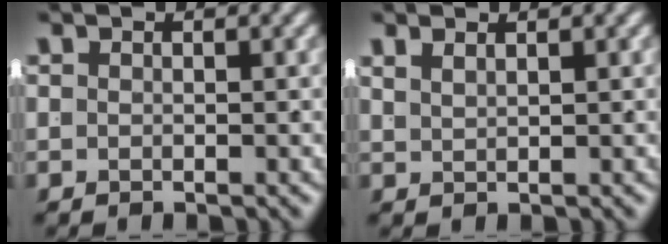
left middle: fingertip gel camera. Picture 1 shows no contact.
{"total": 1.4, "force": [1.1, -0.8, 0.2], "torque": [0.006, -0.001, 0.030]}